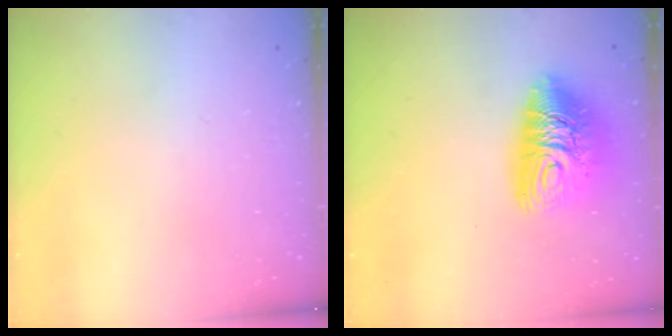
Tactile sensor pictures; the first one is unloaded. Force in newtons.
{"total": 13.1, "press": 13.1, "slide": 1.3}